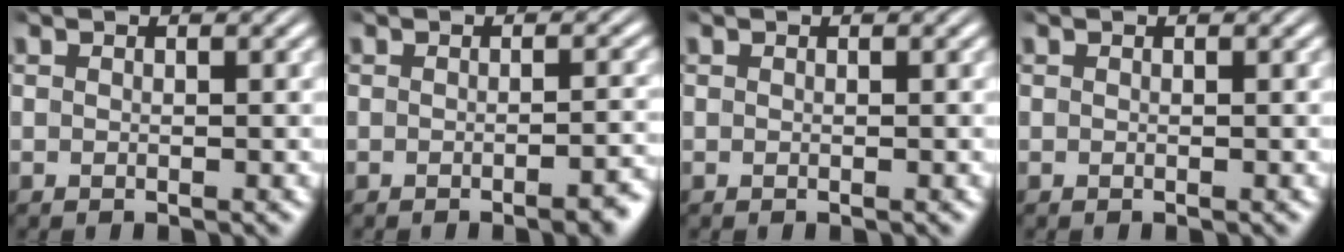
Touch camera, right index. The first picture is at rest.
{"total": 2.3, "force": [-1.8, 0.6, 1.3], "torque": [-0.013, 0.008, -0.033]}
{"total": 0.0}
{"total": 0.0}